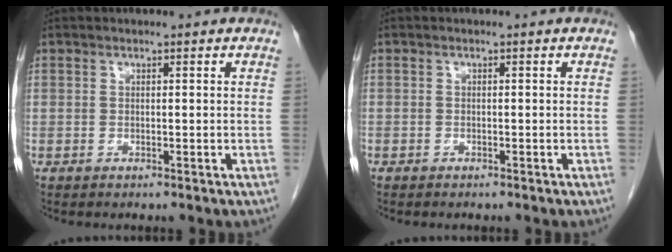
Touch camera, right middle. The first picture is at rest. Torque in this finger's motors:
{"motor_torque": [0.08, -0.29, -0.18, -0.21]}